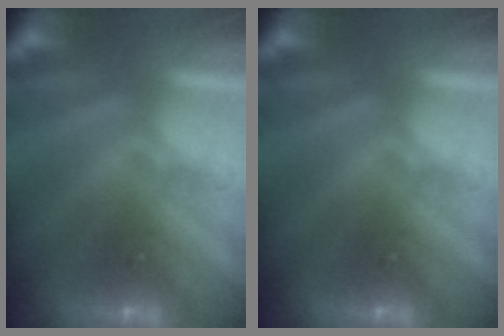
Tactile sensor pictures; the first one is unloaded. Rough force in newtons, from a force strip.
{"total": 0.0}